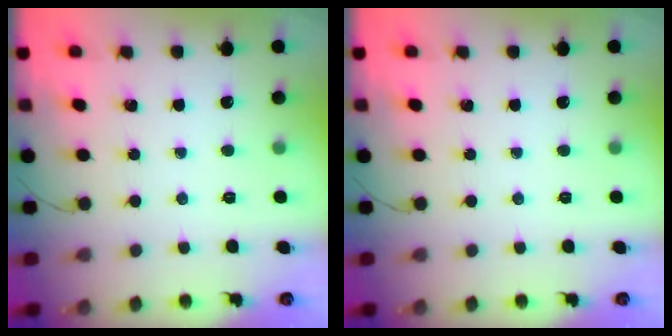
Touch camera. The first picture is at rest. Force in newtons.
{"total": 0.0}